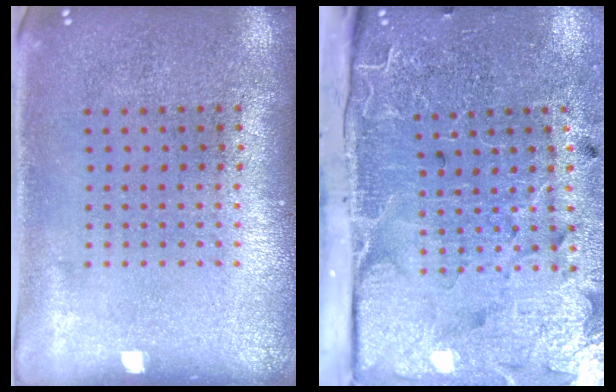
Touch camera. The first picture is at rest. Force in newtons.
{"total": 4.3, "press": 3.7, "slide": 2.2}